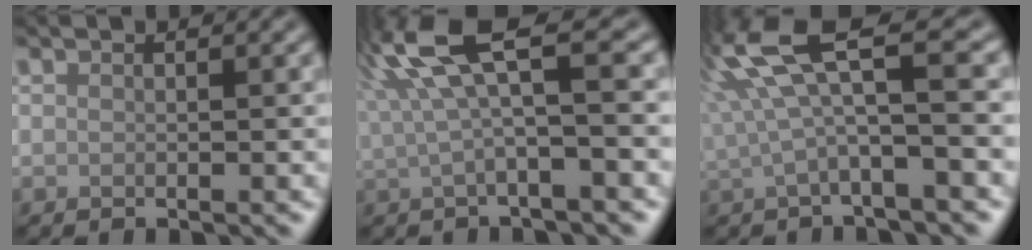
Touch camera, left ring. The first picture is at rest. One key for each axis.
{"total": 6.0, "fx": 2.2, "fy": 1.0, "fz": 5.5, "tx": -0.112, "ty": 0.013, "tz": 0.037}
{"total": 6.2, "fx": 1.6, "fy": 1.1, "fz": 5.9, "tx": -0.119, "ty": 0.008, "tz": 0.025}